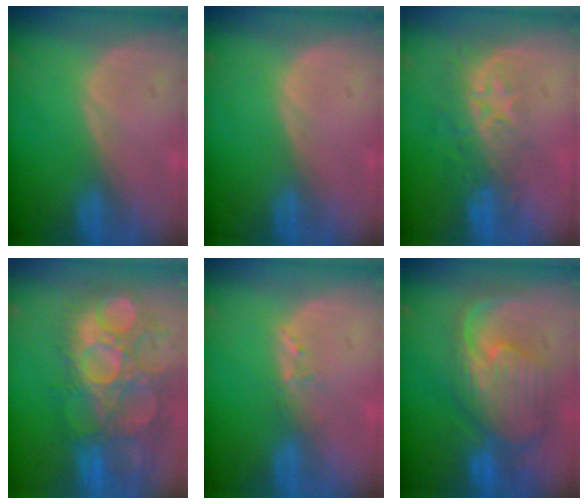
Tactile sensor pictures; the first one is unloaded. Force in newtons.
{"total": 0.0}
{"total": 8.7, "press": 7.2, "slide": 4.9}
{"total": 14.2, "press": 12.7, "slide": 6.4}
{"total": 1.6, "press": 1.5, "slide": 0.3}
{"total": 10.6, "press": 9.5, "slide": 4.7}